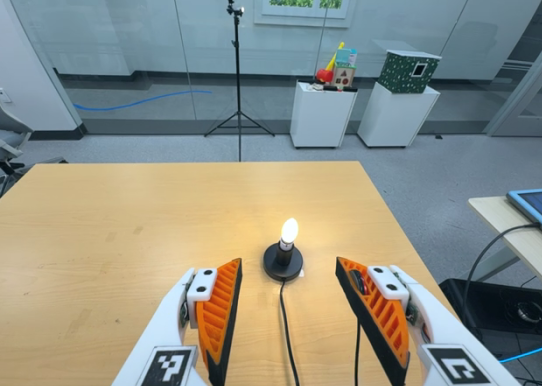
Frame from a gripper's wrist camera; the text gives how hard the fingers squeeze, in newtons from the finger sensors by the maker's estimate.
{"total": 0.0}